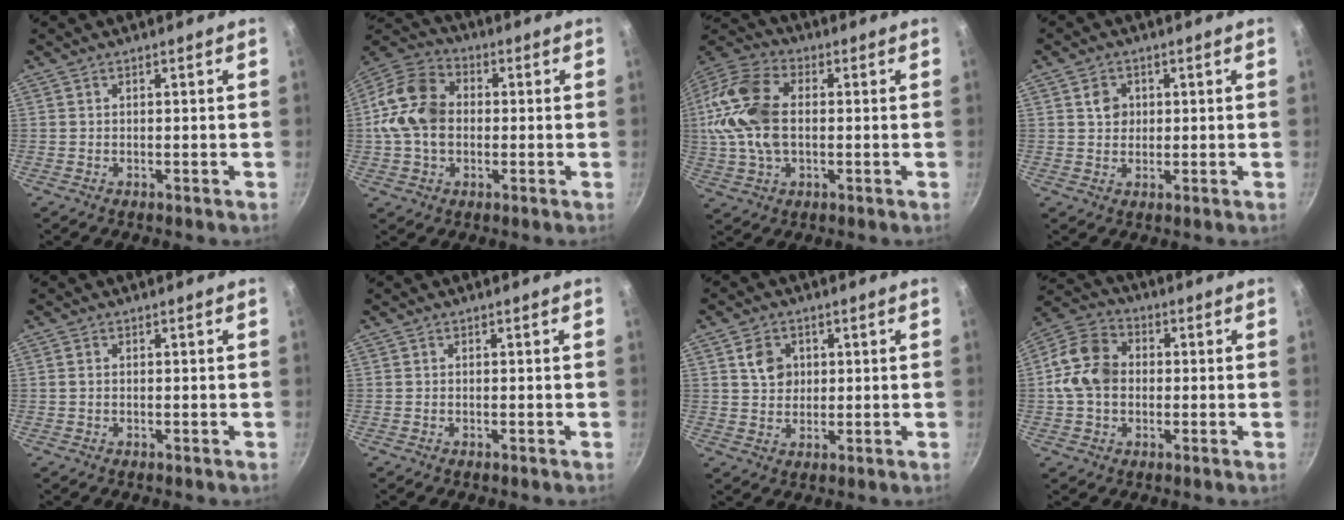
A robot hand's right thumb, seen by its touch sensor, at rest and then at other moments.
{"total": 13.6, "force": [-0.1, 10.2, 9.0], "torque": [-0.148, 0.024, -0.020]}
{"total": 16.8, "force": [0.7, 10.6, 12.9], "torque": [-0.253, 0.024, -0.001]}
{"total": 3.7, "force": [1.0, 3.2, 1.6], "torque": [-0.008, 0.001, 0.015]}
{"total": 0.8, "force": [0.1, 0.6, 0.6], "torque": [-0.011, 0.003, 0.001]}
{"total": 0.0}
{"total": 5.3, "force": [1.6, 4.4, 2.6], "torque": [-0.022, -0.002, 0.029]}
{"total": 11.2, "force": [0.0, 8.7, 7.0], "torque": [-0.108, 0.021, -0.019]}